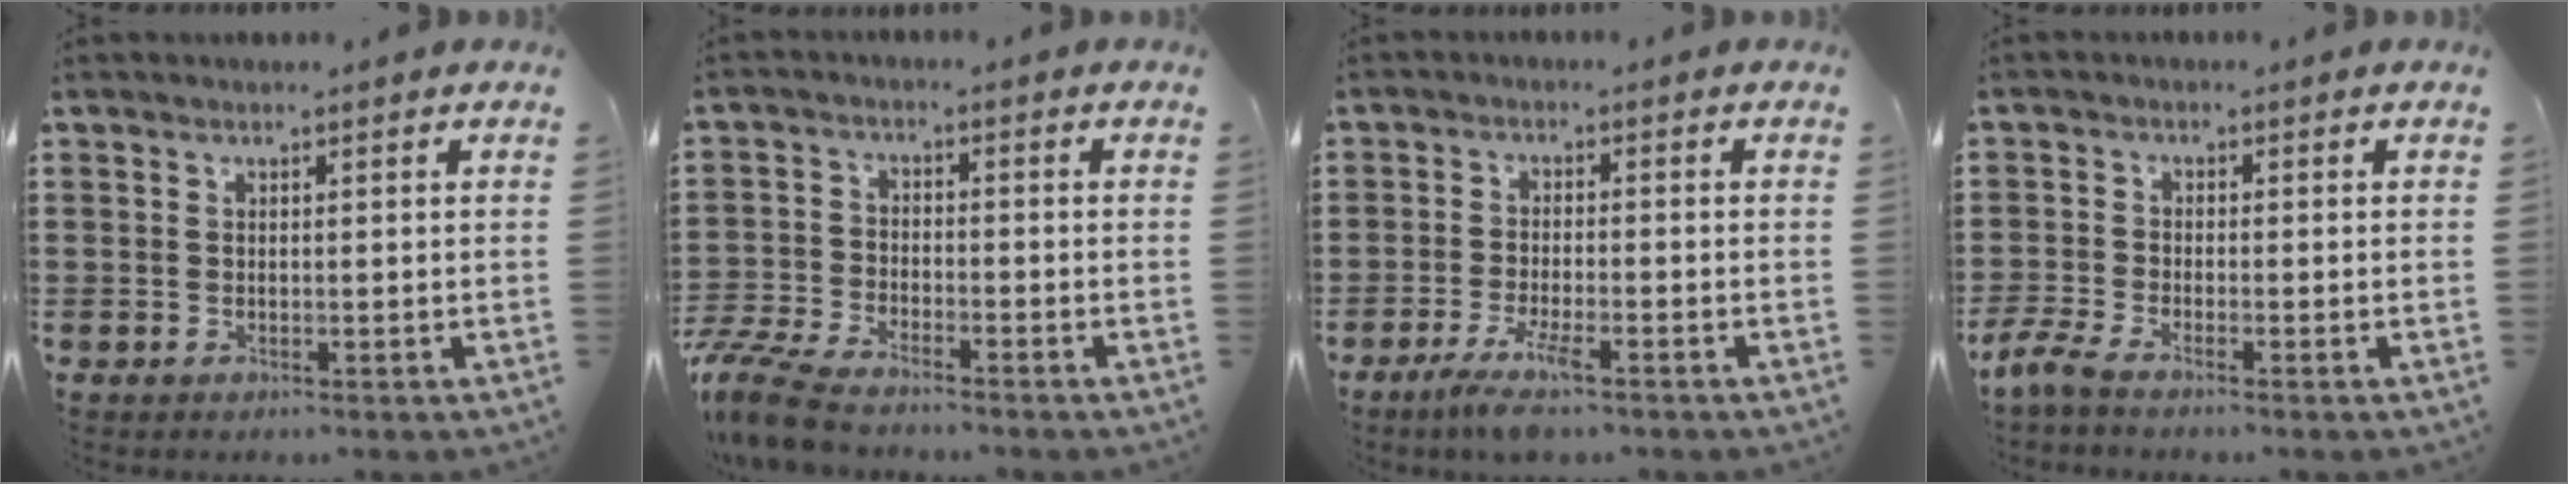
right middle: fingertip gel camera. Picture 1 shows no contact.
{"total": 6.6, "force": [-5.9, 0.9, 2.6], "torque": [-0.087, -0.011, -0.124]}
{"total": 4.8, "force": [-3.2, 0.5, 3.5], "torque": [-0.077, -0.013, -0.060]}
{"total": 2.7, "force": [-2.2, 0.2, 1.6], "torque": [-0.059, -0.010, -0.051]}